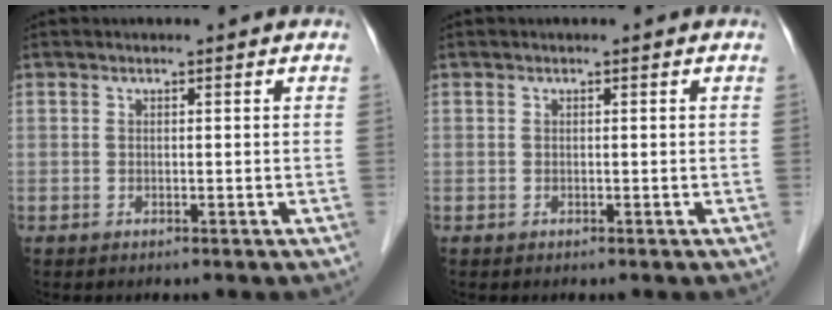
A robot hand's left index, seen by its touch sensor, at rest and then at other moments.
{"total": 0.0}